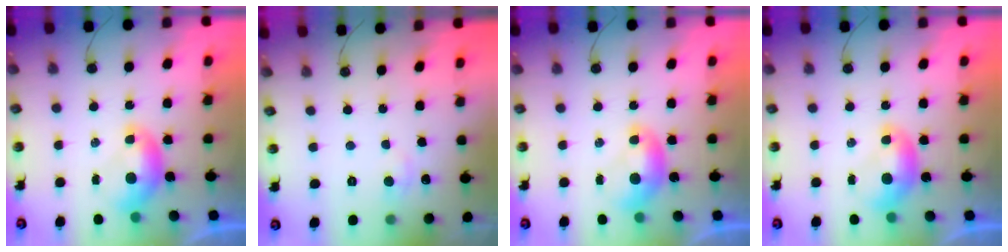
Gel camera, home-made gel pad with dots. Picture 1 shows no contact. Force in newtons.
{"total": 1.6, "press": 1.4, "slide": 0.7}
{"total": 0.0}
{"total": 0.0}